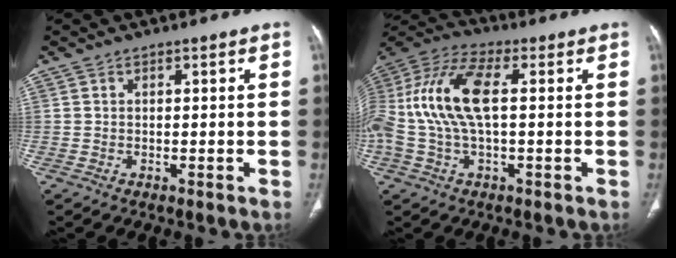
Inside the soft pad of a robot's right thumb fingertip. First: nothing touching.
{"total": 16.5, "force": [1.2, 7.2, 14.8], "torque": [-0.332, 0.031, 0.021]}